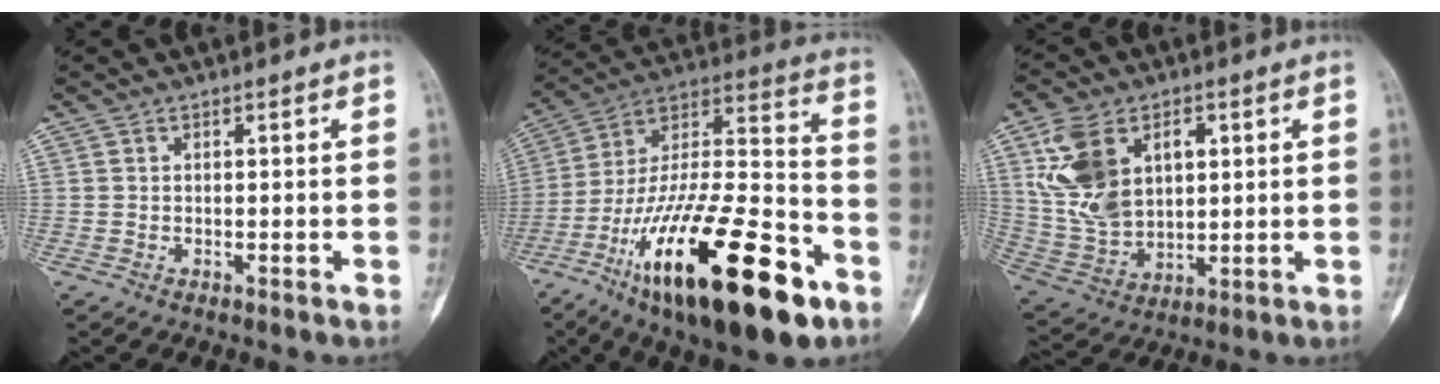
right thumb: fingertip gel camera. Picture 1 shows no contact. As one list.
[{"total": 33.2, "force": [-16.3, 11.3, 26.7], "torque": [-0.443, 0.062, -0.269]}, {"total": 15.1, "force": [4.6, 10.1, 10.2], "torque": [-0.183, -0.010, 0.102]}]